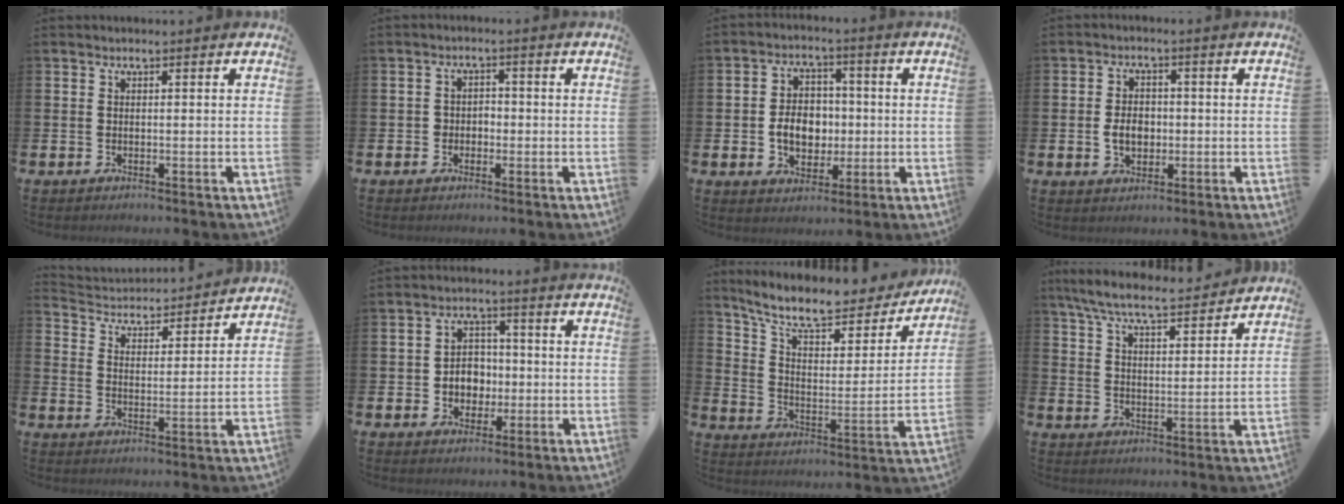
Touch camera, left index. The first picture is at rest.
{"total": 2.1, "force": [-0.9, 1.8, 0.6], "torque": [-0.009, 0.005, -0.025]}
{"total": 6.3, "force": [-0.6, 5.0, 3.7], "torque": [-0.049, 0.003, -0.021]}
{"total": 3.9, "force": [-0.5, 2.9, 2.6], "torque": [-0.031, 0.000, -0.018]}
{"total": 3.9, "force": [3.8, 1.0, -0.1], "torque": [-0.028, -0.038, 0.060]}
{"total": 4.2, "force": [-0.4, 3.9, 1.7], "torque": [-0.023, 0.000, -0.017]}
{"total": 10.0, "force": [8.6, 2.8, 4.2], "torque": [-0.110, -0.057, 0.146]}
{"total": 7.3, "force": [6.8, 0.8, 2.5], "torque": [-0.078, -0.036, 0.120]}